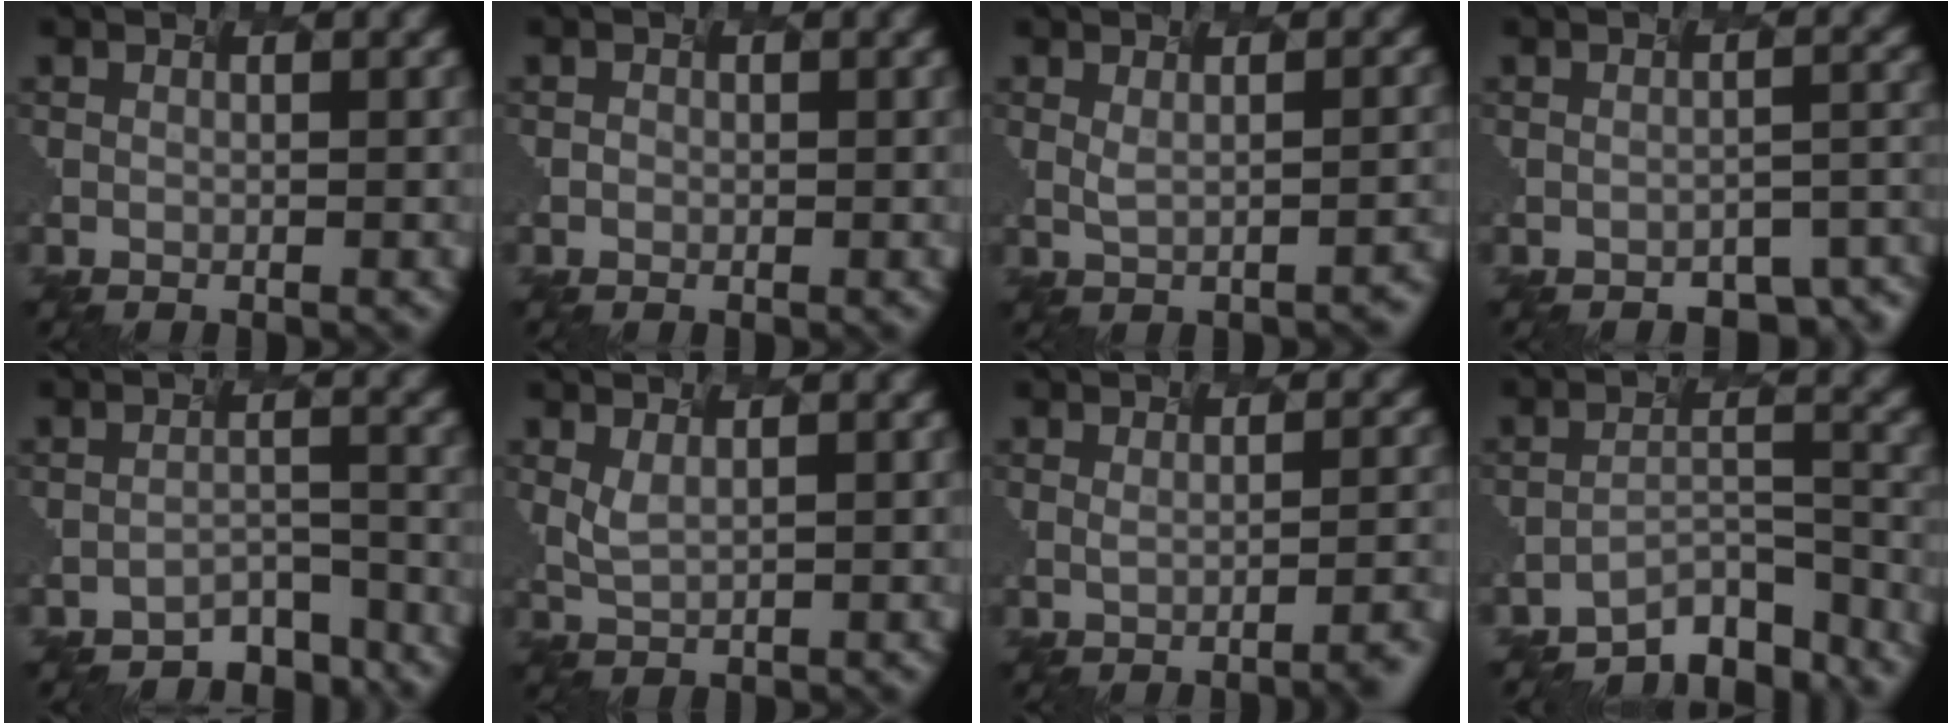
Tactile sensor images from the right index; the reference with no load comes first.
{"total": 1.5, "force": [-0.8, -0.8, -1.0], "torque": [-0.007, -0.007, 0.012]}
{"total": 1.6, "force": [-0.2, 0.4, 1.5], "torque": [-0.030, -0.003, 0.018]}
{"total": 4.1, "force": [-3.4, 0.6, 2.2], "torque": [-0.041, -0.013, -0.016]}
{"total": 4.8, "force": [-4.8, 0.0, -0.2], "torque": [-0.014, -0.008, -0.043]}
{"total": 0.6, "force": [0.2, -0.5, 0.1], "torque": [-0.033, -0.012, 0.032]}
{"total": 3.7, "force": [-1.4, 1.1, 3.2], "torque": [-0.020, 0.003, 0.004]}
{"total": 7.3, "force": [-7.2, 0.6, 0.9], "torque": [-0.029, -0.013, -0.086]}